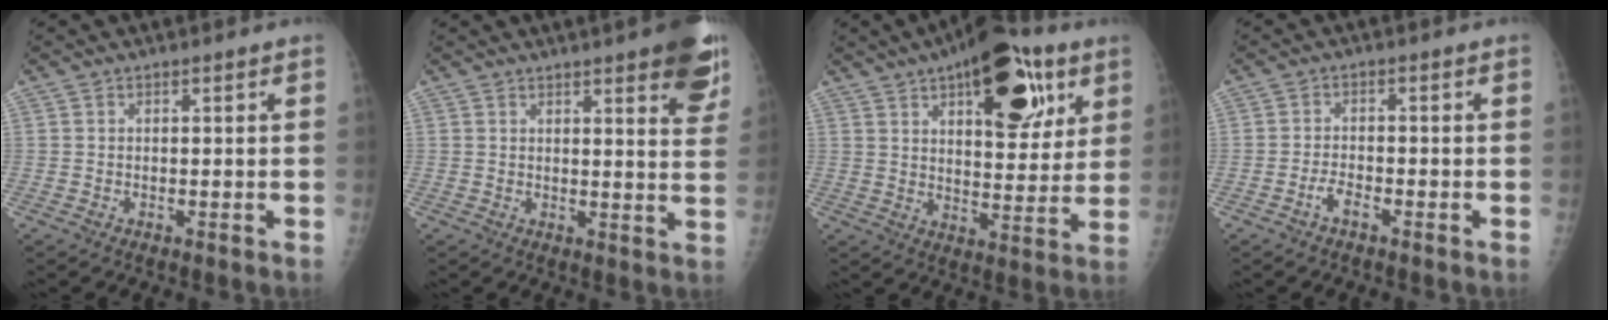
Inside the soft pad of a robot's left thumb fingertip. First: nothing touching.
{"total": 12.3, "force": [7.5, 3.0, 9.2], "torque": [-0.087, -0.031, 0.083]}
{"total": 20.7, "force": [10.1, 9.3, 15.6], "torque": [-0.182, -0.028, 0.149]}
{"total": 2.5, "force": [-1.6, 1.0, 1.6], "torque": [-0.032, 0.011, -0.032]}